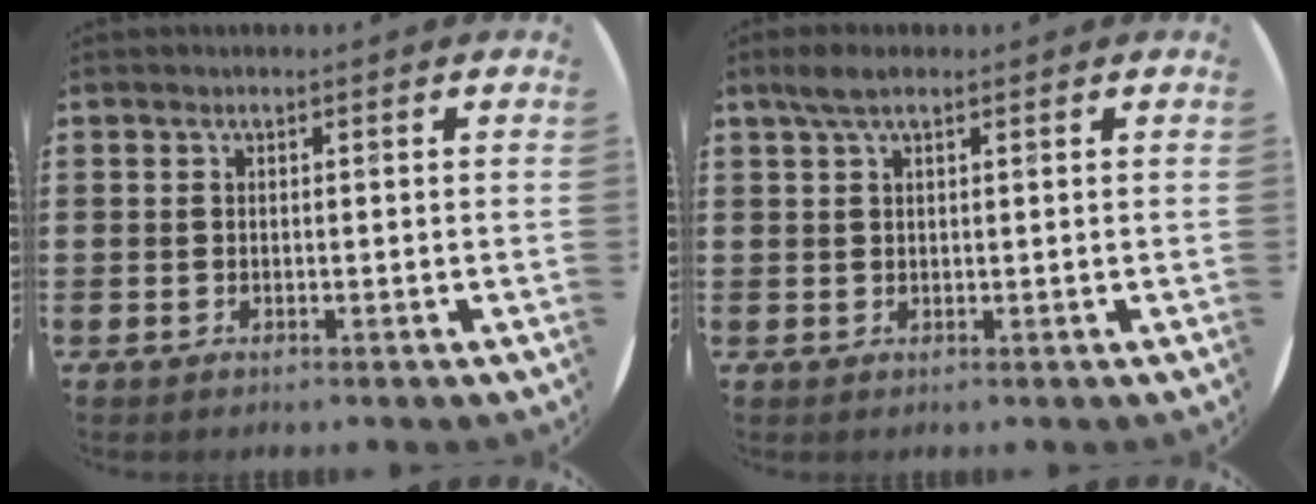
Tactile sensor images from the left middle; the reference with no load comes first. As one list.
[{"total": 2.5, "force": [1.6, 0.7, 1.8], "torque": [-0.038, 0.005, 0.029]}]